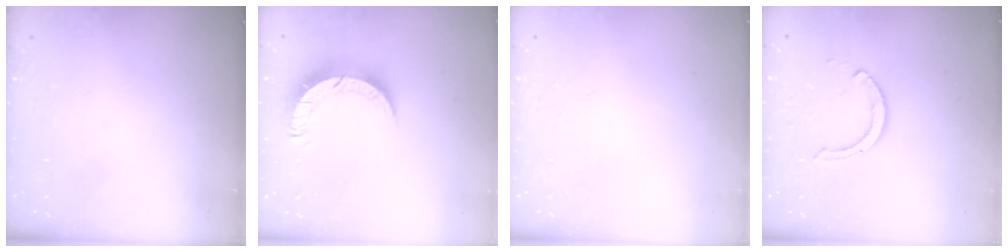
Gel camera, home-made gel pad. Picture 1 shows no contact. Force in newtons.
{"total": 9.4, "press": 9.4, "slide": 0.7}
{"total": 2.5, "press": 2.5, "slide": 0.2}
{"total": 7.0, "press": 6.9, "slide": 0.8}